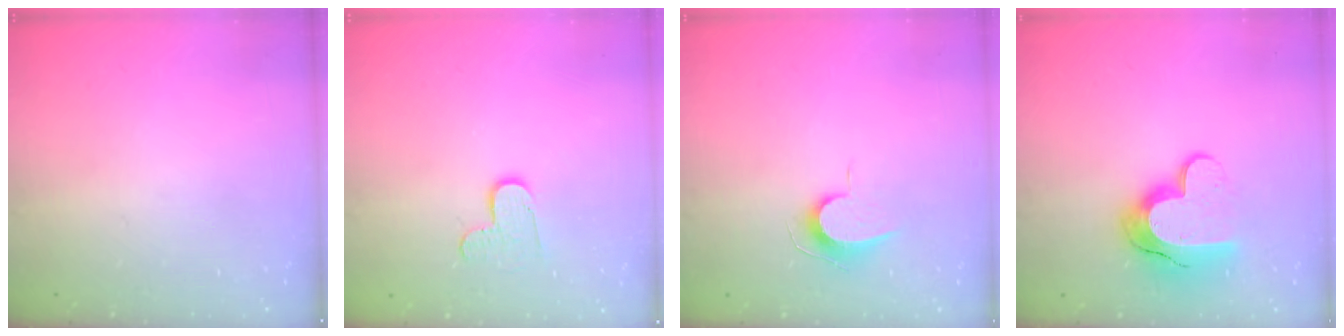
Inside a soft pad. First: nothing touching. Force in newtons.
{"total": 7.7, "press": 7.6, "slide": 0.4}
{"total": 7.0, "press": 7.0, "slide": 0.7}
{"total": 14.0, "press": 14.0, "slide": 1.0}